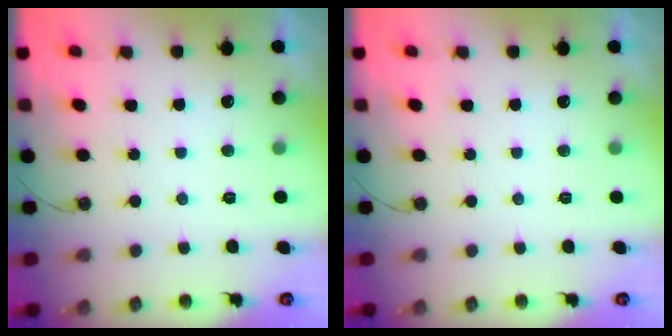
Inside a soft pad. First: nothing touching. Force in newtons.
{"total": 0.0}